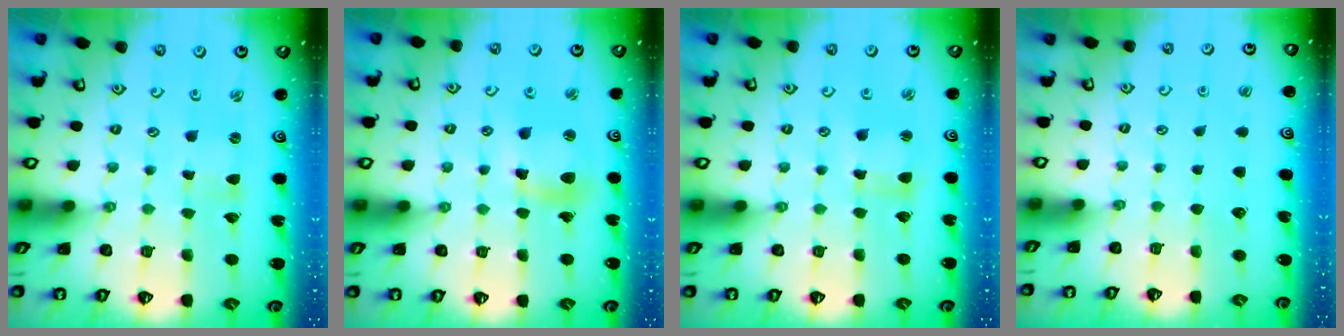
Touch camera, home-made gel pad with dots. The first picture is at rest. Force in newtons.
{"total": 10.4, "press": 10.3, "slide": 1.2}
{"total": 3.6, "press": 3.6, "slide": 0.3}
{"total": 0.0}